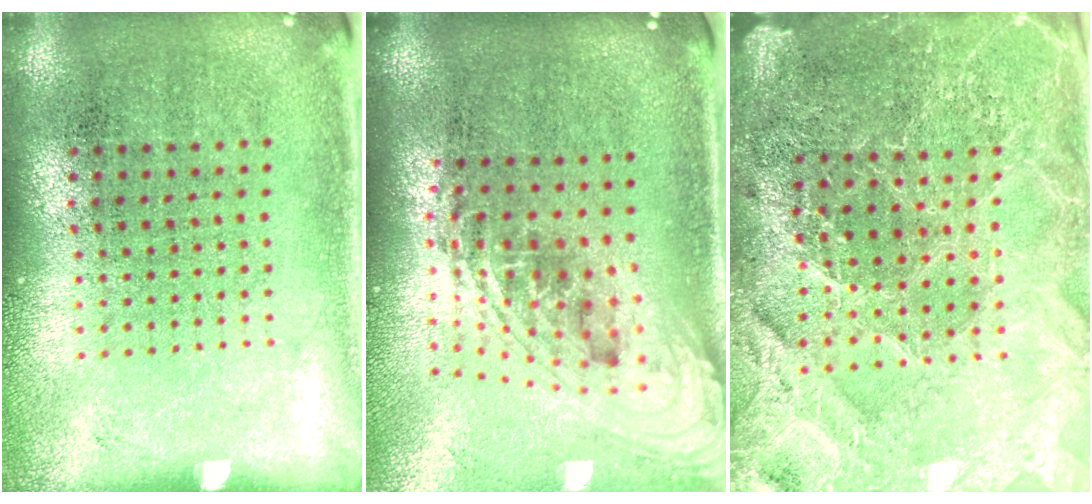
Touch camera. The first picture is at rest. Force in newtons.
{"total": 2.3, "press": 1.7, "slide": 1.6}
{"total": 4.4, "press": 4.2, "slide": 1.5}